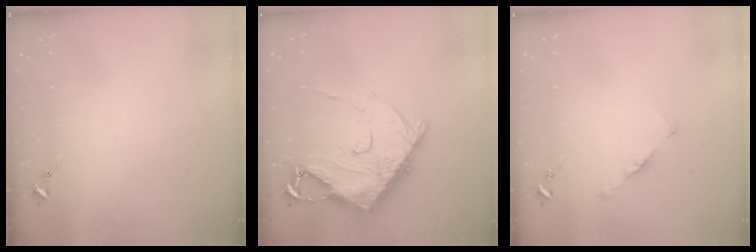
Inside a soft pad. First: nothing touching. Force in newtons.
{"total": 15.2, "press": 15.1, "slide": 1.6}
{"total": 4.8, "press": 4.7, "slide": 0.5}